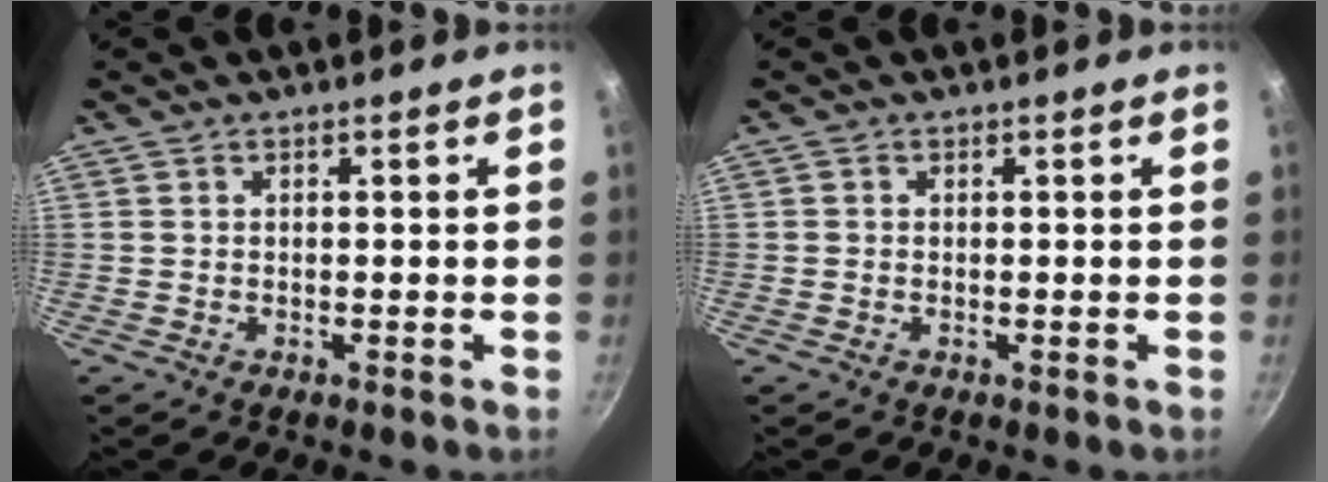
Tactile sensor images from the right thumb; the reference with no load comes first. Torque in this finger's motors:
{"motor_torque": [-0.26, 0.13, -0.06, 0.54, 0.03]}